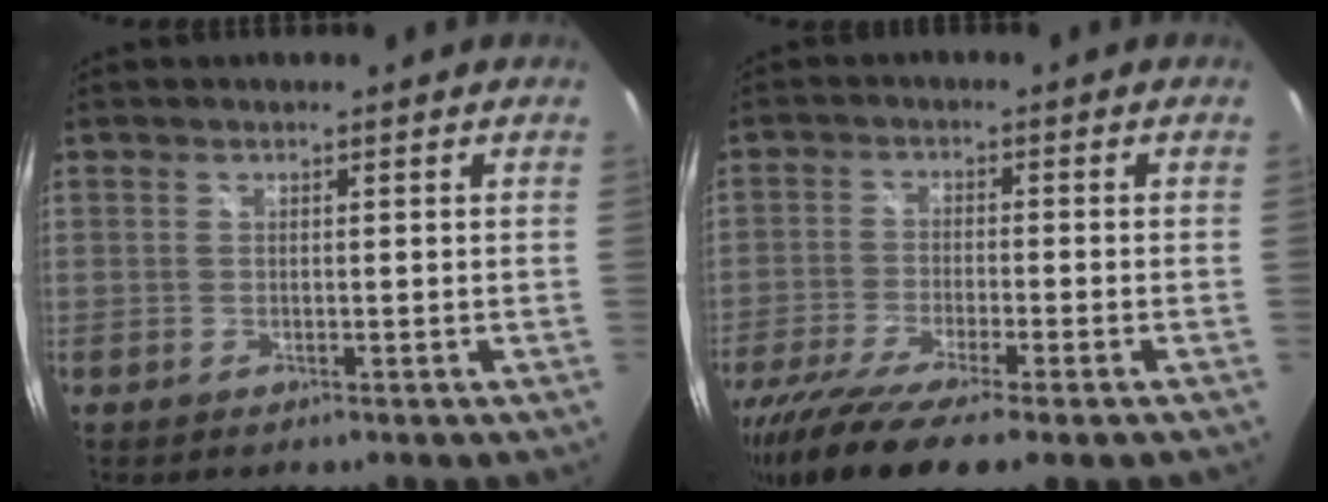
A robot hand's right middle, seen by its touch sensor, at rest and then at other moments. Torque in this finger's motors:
{"motor_torque": [1.22, -0.91, 0.30, 0.19]}